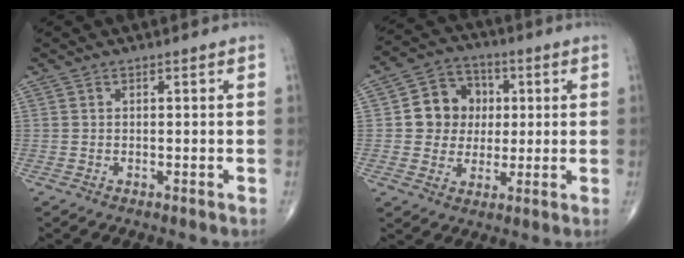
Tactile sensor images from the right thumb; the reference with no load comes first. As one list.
[{"total": 10.3, "force": [1.1, 9.3, 4.3], "torque": [-0.022, 0.010, 0.014]}]